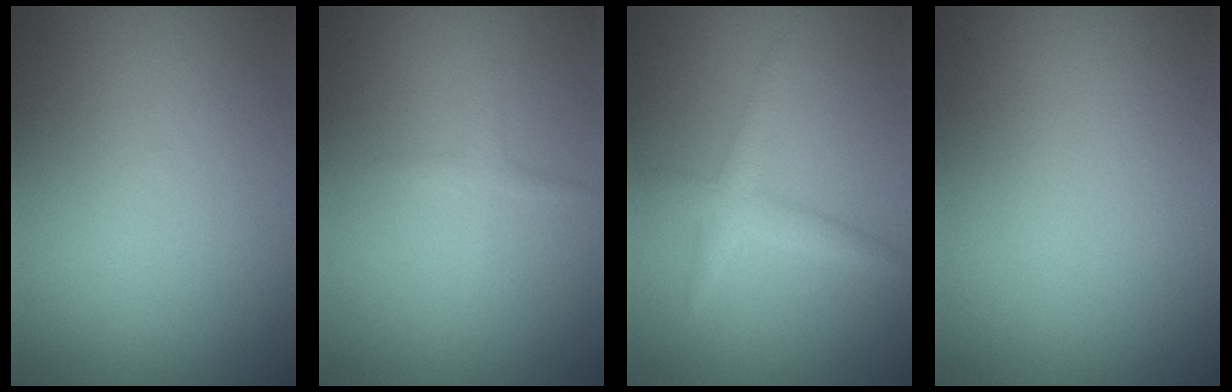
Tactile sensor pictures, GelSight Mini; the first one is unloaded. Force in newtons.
{"total": 1.1, "press": 1.1, "slide": 0.0}
{"total": 2.1, "press": 2.1, "slide": 0.3}
{"total": 0.0}